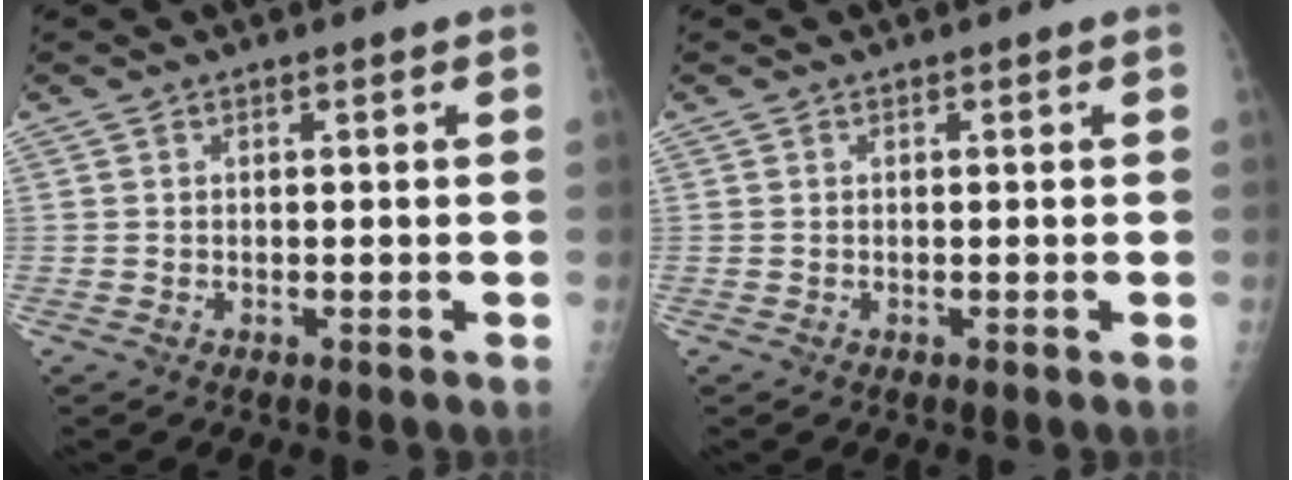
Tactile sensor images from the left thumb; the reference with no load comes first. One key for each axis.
{"total": 0.0}